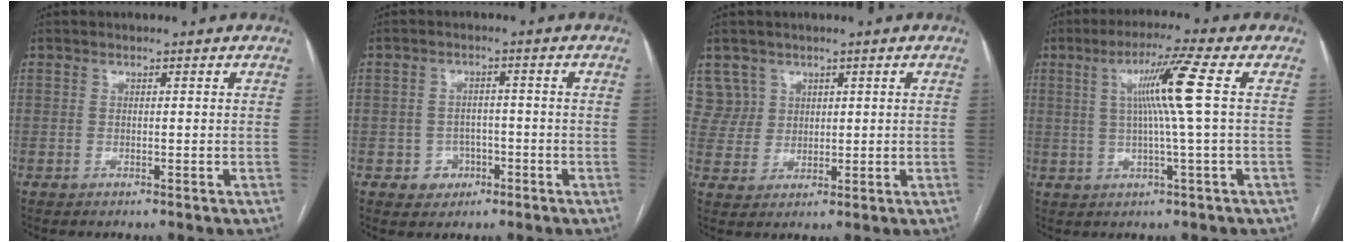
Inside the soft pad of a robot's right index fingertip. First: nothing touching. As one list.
[{"total": 3.8, "force": [-1.5, 3.4, 0.7], "torque": [0.000, 0.012, -0.016]}, {"total": 5.0, "force": [2.8, 4.1, -0.6], "torque": [0.019, 0.010, 0.060]}, {"total": 8.6, "force": [1.5, -1.8, 8.3], "torque": [-0.146, 0.006, 0.032]}]